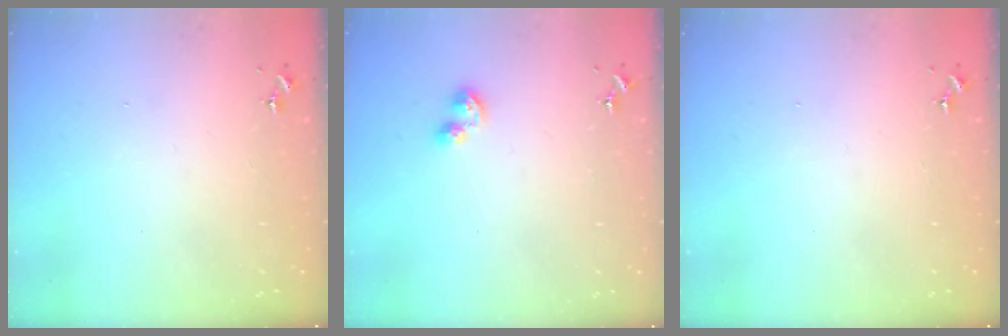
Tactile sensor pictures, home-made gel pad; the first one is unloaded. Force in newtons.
{"total": 6.6, "press": 6.6, "slide": 0.8}
{"total": 0.0}